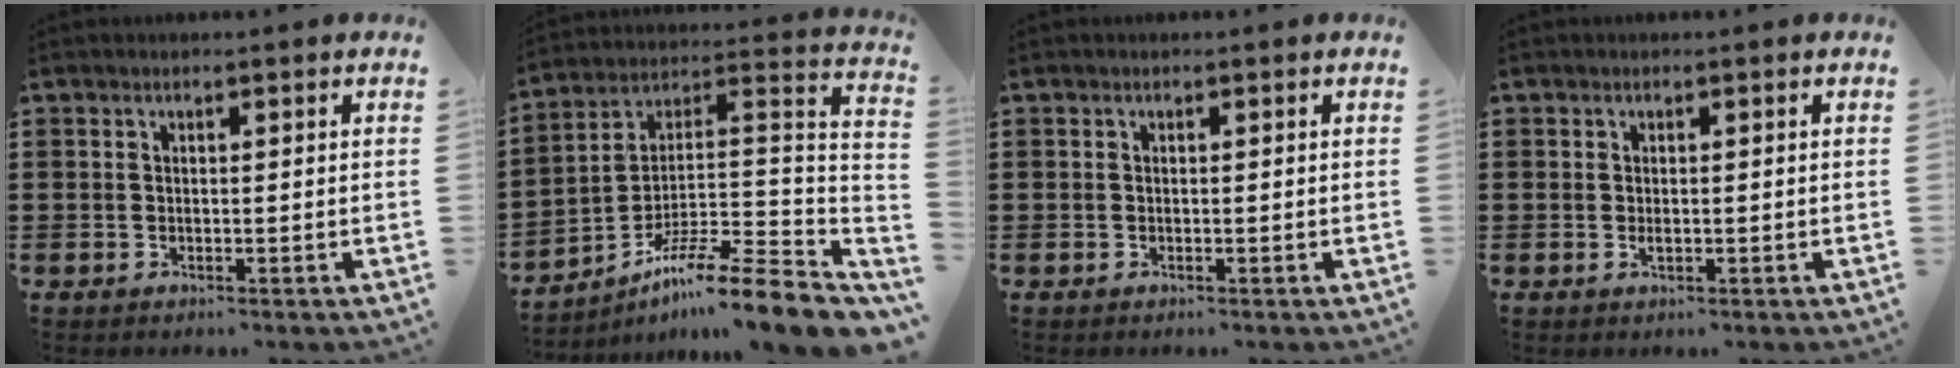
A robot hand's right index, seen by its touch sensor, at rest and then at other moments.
{"total": 11.3, "force": [-8.5, 0.3, 7.4], "torque": [-0.117, -0.001, -0.164]}
{"total": 0.0}
{"total": 0.7, "force": [-0.1, 0.3, 0.6], "torque": [-0.012, -0.002, -0.002]}